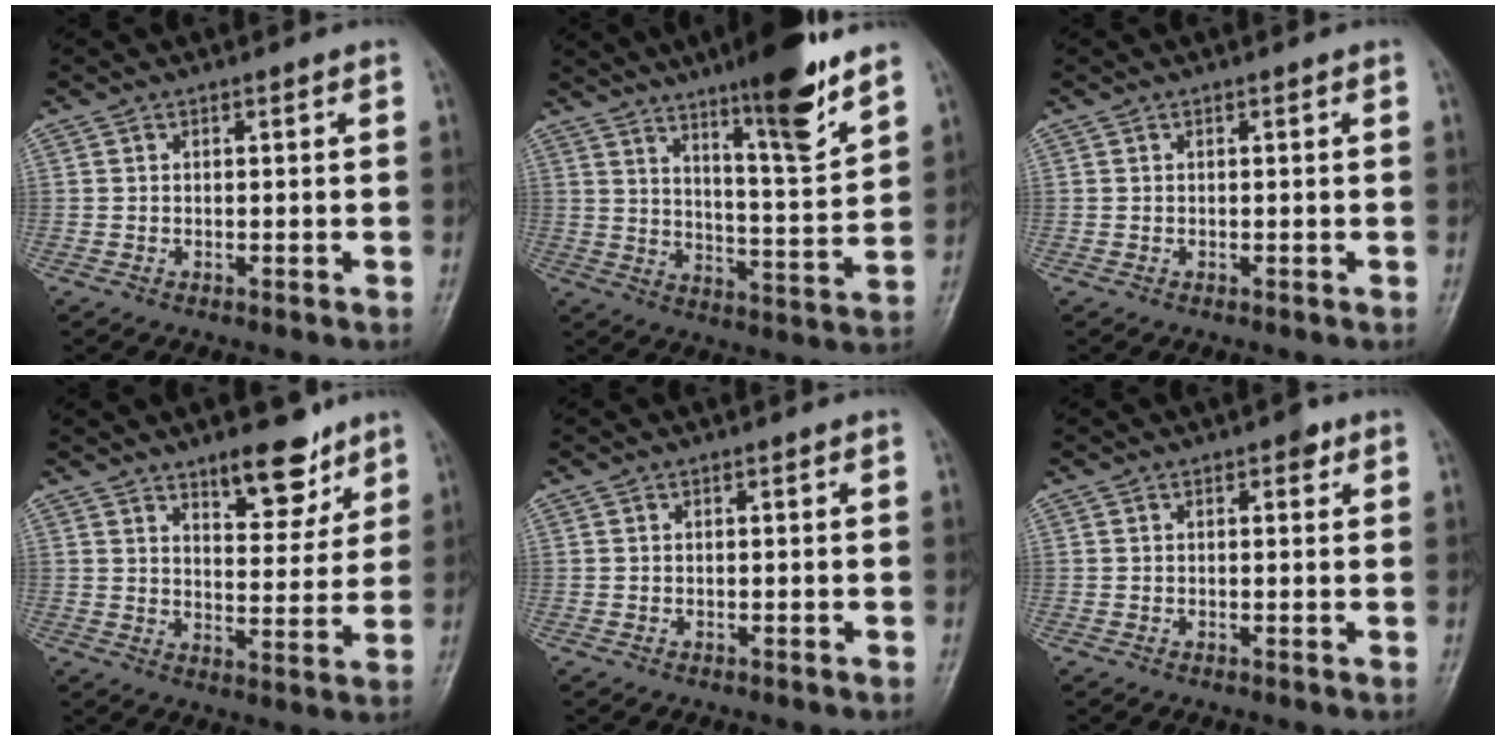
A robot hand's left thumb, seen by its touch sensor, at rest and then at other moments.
{"total": 15.2, "force": [10.3, 1.9, 11.0], "torque": [-0.155, -0.068, 0.165]}
{"total": 0.0}
{"total": 10.2, "force": [7.1, 4.1, 6.0], "torque": [-0.057, -0.048, 0.108]}
{"total": 0.0}
{"total": 1.9, "force": [1.0, 1.0, 1.2], "torque": [-0.008, -0.001, 0.010]}